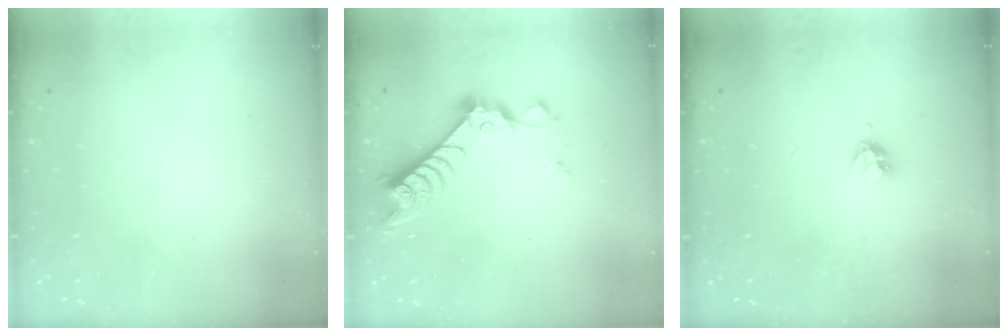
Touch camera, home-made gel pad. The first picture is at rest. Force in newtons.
{"total": 8.1, "press": 8.1, "slide": 0.7}
{"total": 3.2, "press": 3.2, "slide": 0.3}